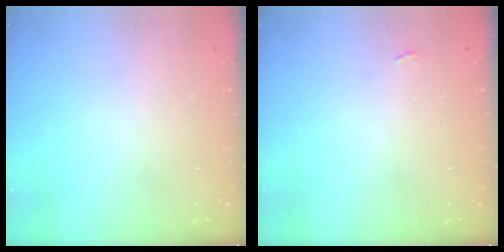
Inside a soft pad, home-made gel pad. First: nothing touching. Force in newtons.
{"total": 2.2, "press": 2.1, "slide": 0.3}